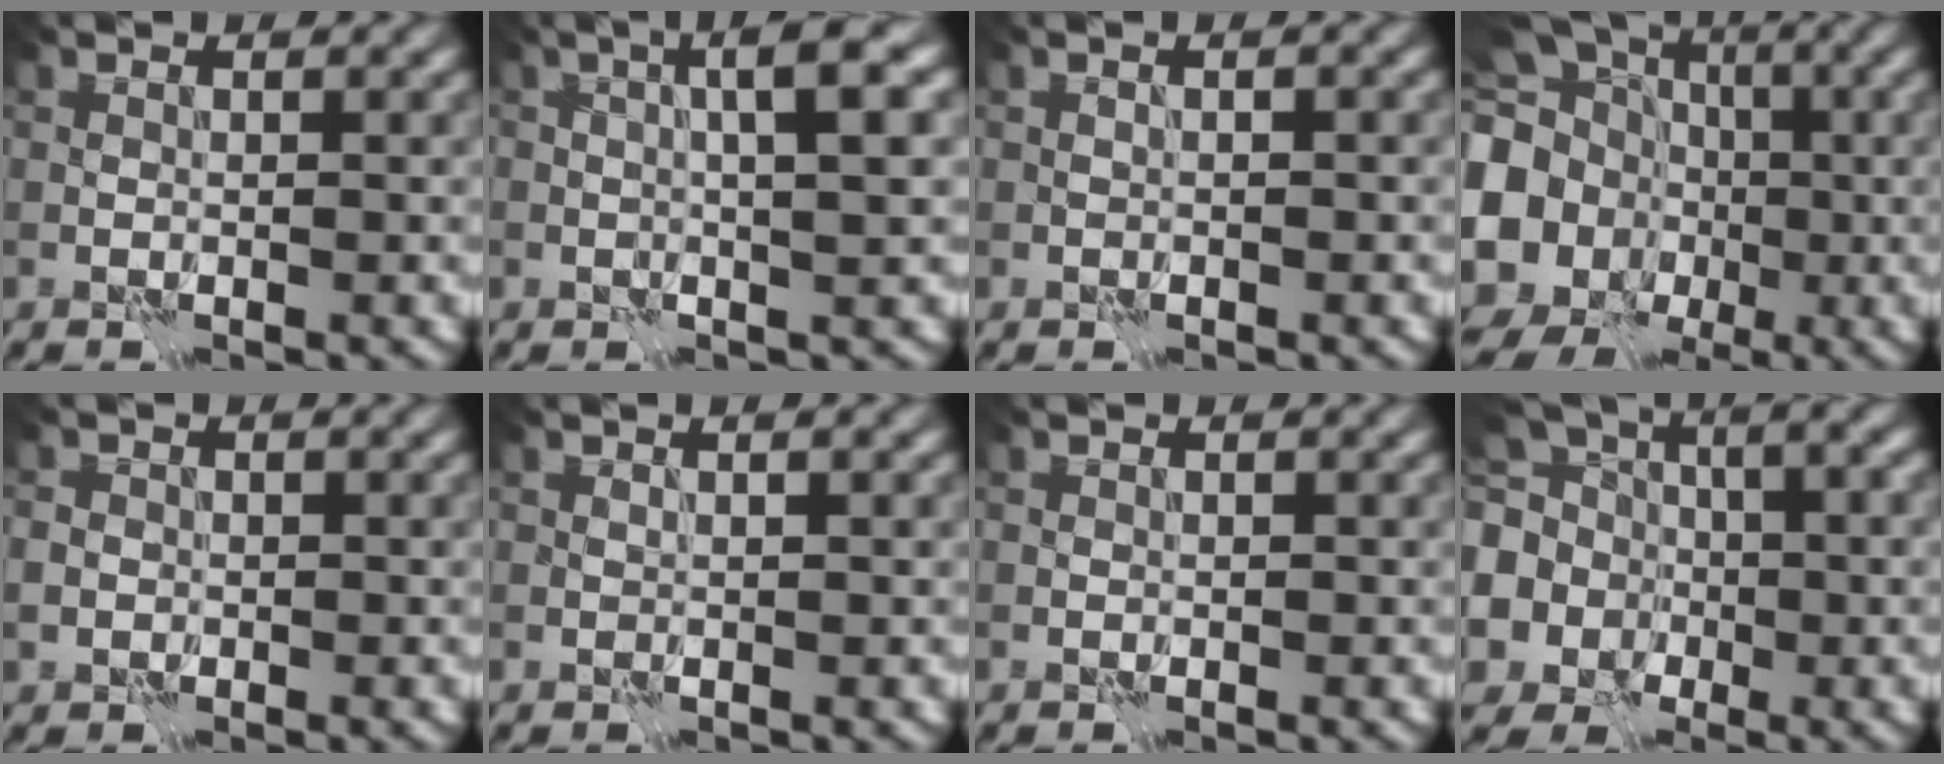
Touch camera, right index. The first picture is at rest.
{"total": 4.8, "force": [1.1, 1.0, 4.5], "torque": [-0.065, 0.017, 0.016]}
{"total": 0.6, "force": [0.1, 0.2, 0.6], "torque": [-0.013, 0.000, -0.006]}
{"total": 18.7, "force": [-1.9, 17.0, 7.6], "torque": [-0.191, -0.006, -0.073]}
{"total": 0.9, "force": [-0.2, 0.9, -0.1], "torque": [0.006, 0.002, -0.006]}
{"total": 0.9, "force": [0.6, 0.2, 0.6], "torque": [-0.012, 0.000, 0.004]}
{"total": 0.0}
{"total": 7.5, "force": [-0.3, 6.7, 3.4], "torque": [-0.076, 0.001, -0.022]}